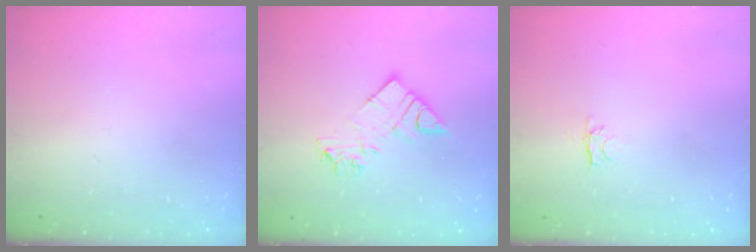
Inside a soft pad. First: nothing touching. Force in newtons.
{"total": 10.5, "press": 10.5, "slide": 1.0}
{"total": 2.8, "press": 2.7, "slide": 0.4}